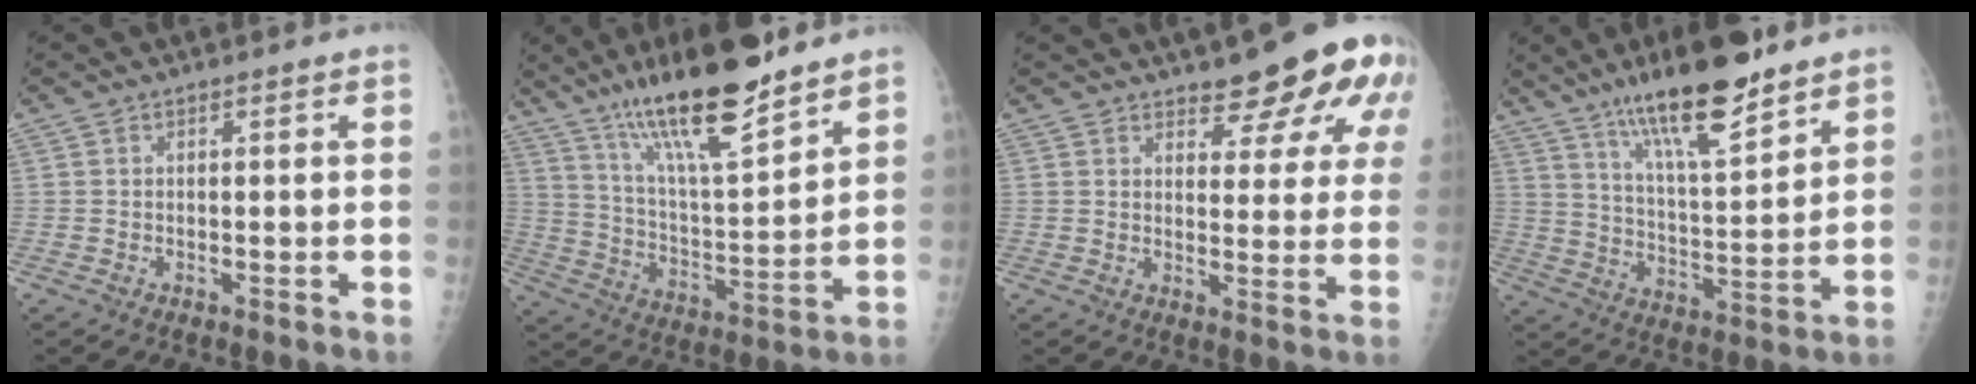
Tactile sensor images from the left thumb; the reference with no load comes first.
{"total": 19.9, "force": [14.4, 4.1, 13.1], "torque": [-0.204, -0.072, 0.253]}
{"total": 12.4, "force": [8.0, 4.5, 8.3], "torque": [-0.067, -0.040, 0.094]}
{"total": 17.7, "force": [12.3, 4.2, 12.0], "torque": [-0.179, -0.067, 0.213]}